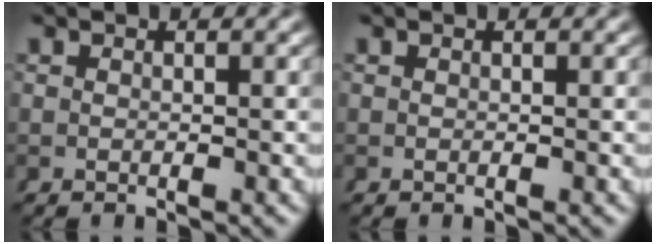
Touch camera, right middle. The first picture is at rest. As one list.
[{"total": 0.0}]